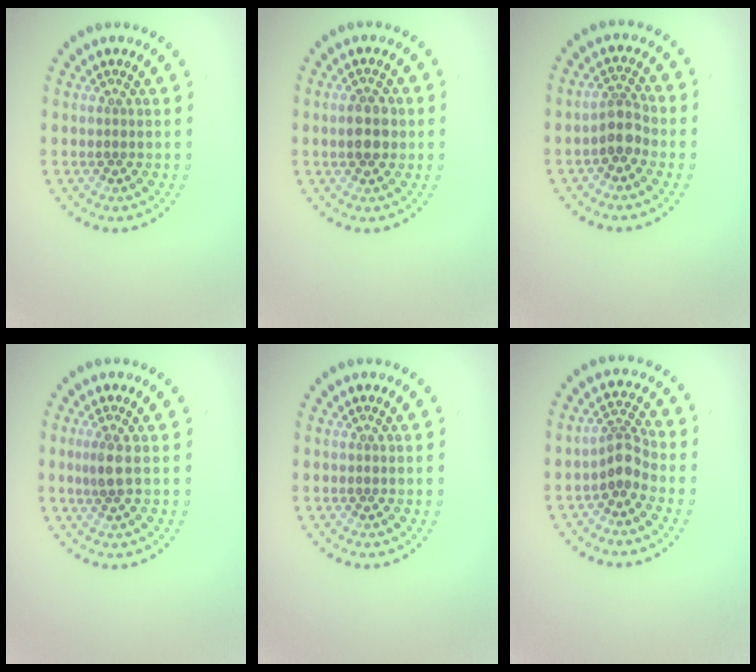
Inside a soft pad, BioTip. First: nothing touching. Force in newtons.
{"total": 2.9, "press": 2.9, "slide": 0.1}
{"total": 2.3, "press": 2.0, "slide": 1.2}
{"total": 1.8, "press": 1.5, "slide": 0.9}
{"total": 0.0}
{"total": 2.4, "press": 1.8, "slide": 1.6}